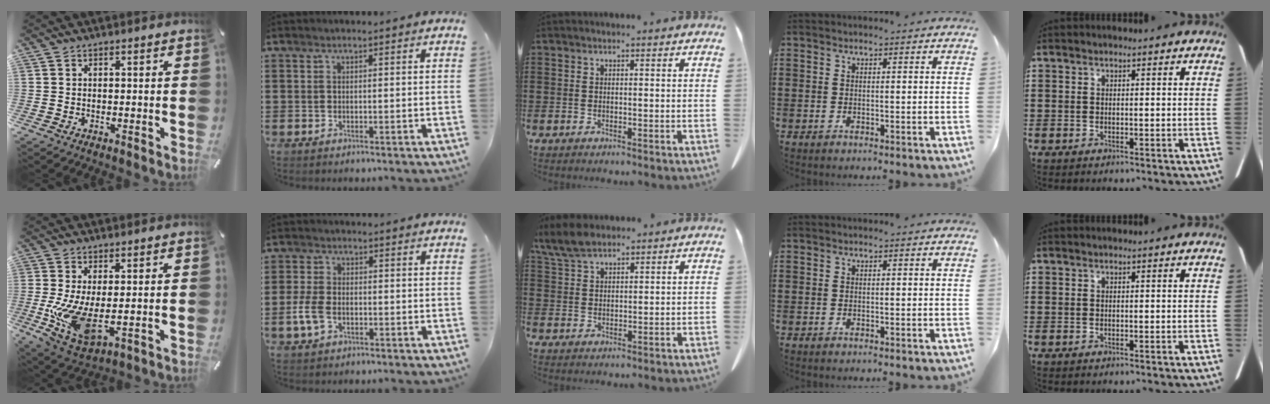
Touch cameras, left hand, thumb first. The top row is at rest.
{"thumb": {"total": 11.8, "force": [-0.5, 5.5, 10.4], "torque": [-0.216, -0.025, 0.000]}, "index": {"total": 4.2, "force": [-1.2, 2.4, 3.2], "torque": [-0.085, -0.005, -0.028]}, "middle": {"total": 5.7, "force": [4.5, 1.8, 2.9], "torque": [-0.069, -0.002, 0.085]}}